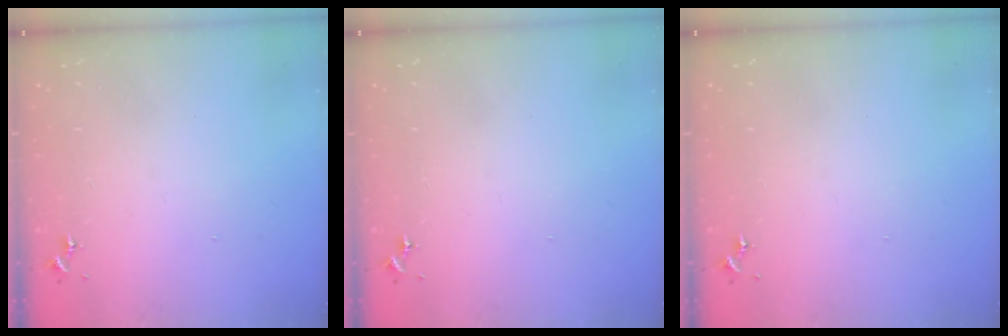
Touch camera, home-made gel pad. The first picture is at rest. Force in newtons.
{"total": 0.0}
{"total": 0.0}